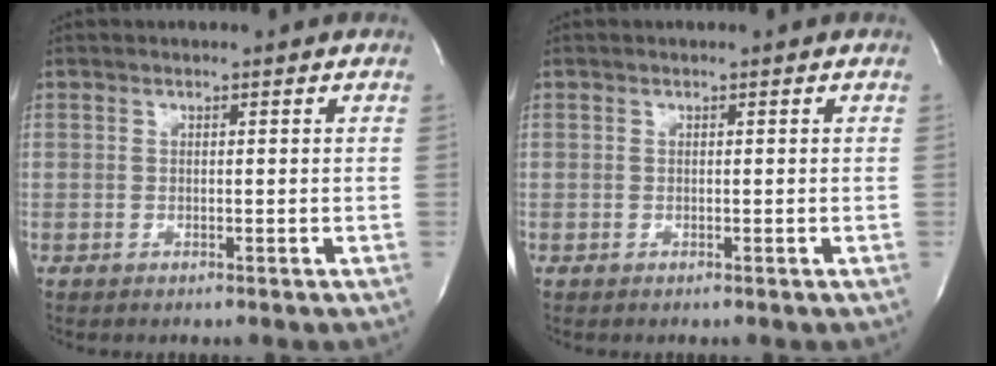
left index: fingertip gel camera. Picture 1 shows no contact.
{"total": 0.0}